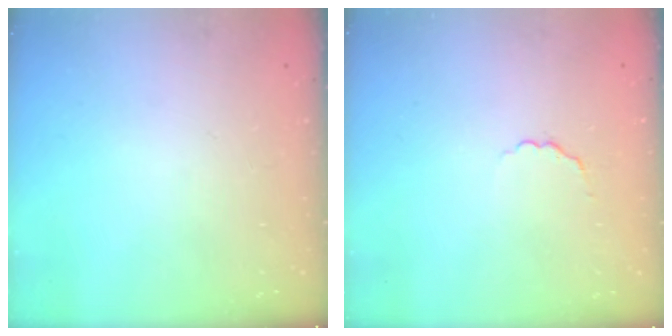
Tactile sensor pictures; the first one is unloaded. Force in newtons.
{"total": 1.8, "press": 1.5, "slide": 1.0}